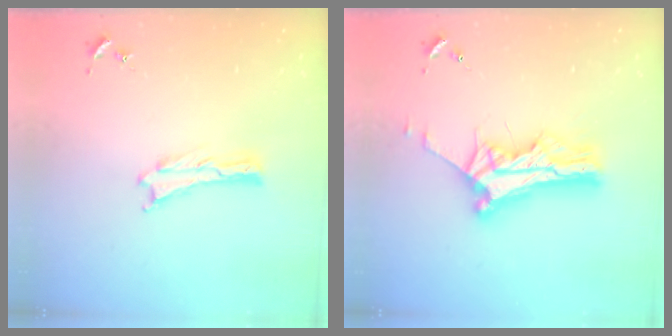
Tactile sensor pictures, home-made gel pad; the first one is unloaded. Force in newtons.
{"total": 11.0, "press": 11.0, "slide": 0.8}